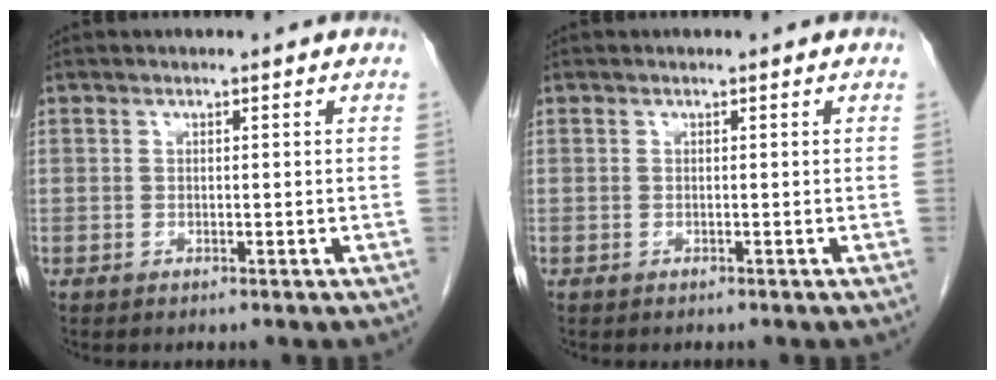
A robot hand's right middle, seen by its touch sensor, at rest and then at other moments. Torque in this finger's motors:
{"motor_torque": [-0.02, 0.00, 0.00, -0.01]}